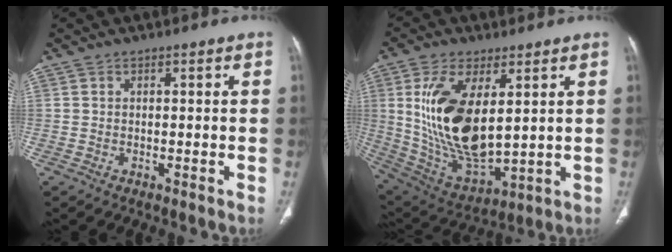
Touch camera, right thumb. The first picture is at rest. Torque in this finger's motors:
{"motor_torque": [1.30, 3.71, 1.91, 0.40, 0.27]}